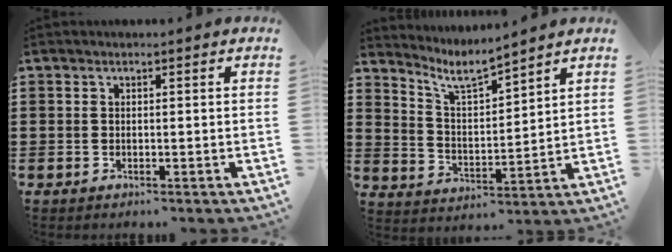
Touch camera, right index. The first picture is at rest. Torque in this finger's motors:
{"motor_torque": [-0.19, 0.14, -0.06, -0.01]}